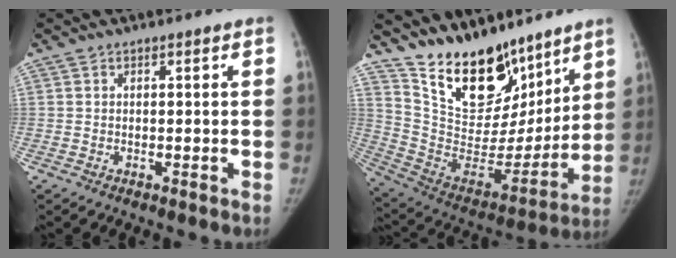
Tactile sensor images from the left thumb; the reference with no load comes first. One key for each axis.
{"total": 22.6, "fx": 16.8, "fy": 11.1, "fz": 10.4, "tx": -0.126, "ty": -0.094, "tz": 0.293}